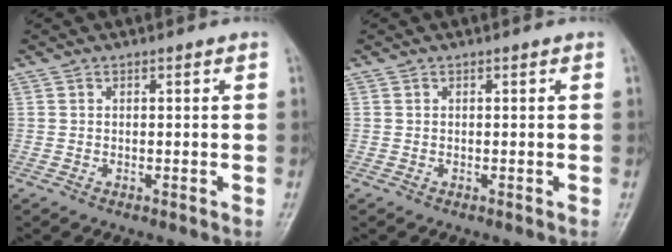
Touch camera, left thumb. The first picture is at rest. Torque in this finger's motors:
{"motor_torque": [0.00, 0.00, 0.00, 0.00, 0.00]}